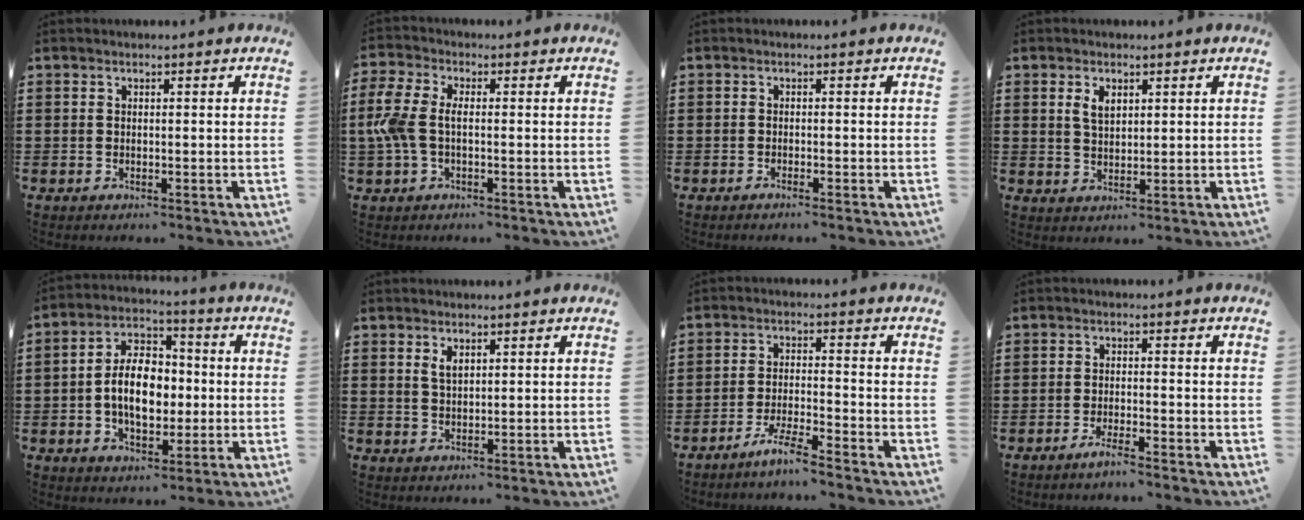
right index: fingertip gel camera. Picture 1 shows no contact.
{"total": 5.3, "force": [-0.5, 2.8, 4.5], "torque": [-0.126, -0.008, -0.021]}
{"total": 0.7, "force": [-0.7, -0.1, 0.3], "torque": [-0.006, -0.002, -0.013]}
{"total": 2.7, "force": [1.2, 1.5, 1.9], "torque": [-0.042, 0.005, 0.022]}
{"total": 9.6, "force": [-0.6, 6.0, 7.5], "torque": [-0.146, 0.008, -0.017]}
{"total": 1.9, "force": [1.1, 0.9, 1.3], "torque": [-0.028, 0.004, 0.019]}
{"total": 4.7, "force": [-4.2, -0.5, 2.1], "torque": [-0.050, -0.011, -0.083]}
{"total": 2.2, "force": [-1.9, -0.1, 1.2], "torque": [-0.020, 0.000, -0.034]}